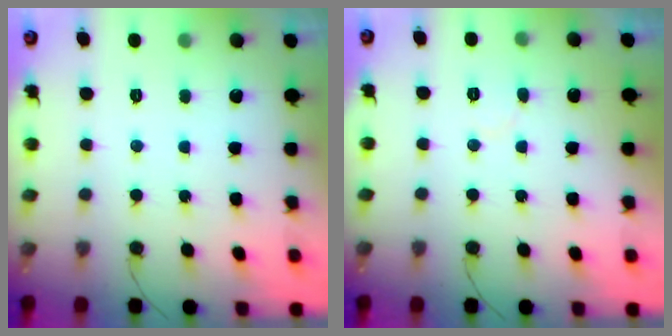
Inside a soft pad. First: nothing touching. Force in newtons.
{"total": 3.8, "press": 3.8, "slide": 0.3}